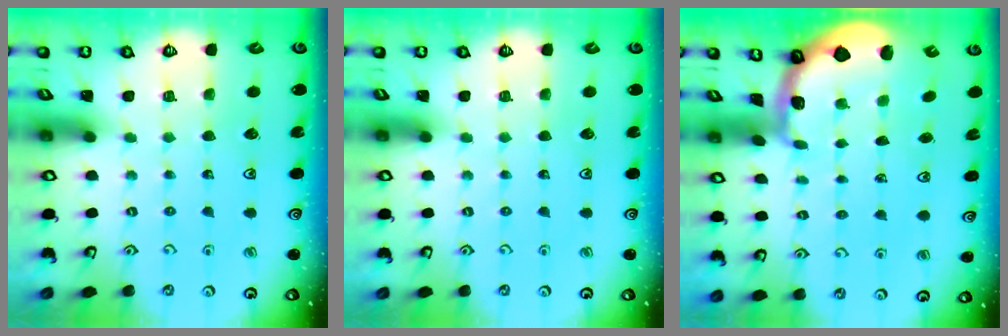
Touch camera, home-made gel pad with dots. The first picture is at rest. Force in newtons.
{"total": 0.0}
{"total": 1.1, "press": 1.0, "slide": 0.4}